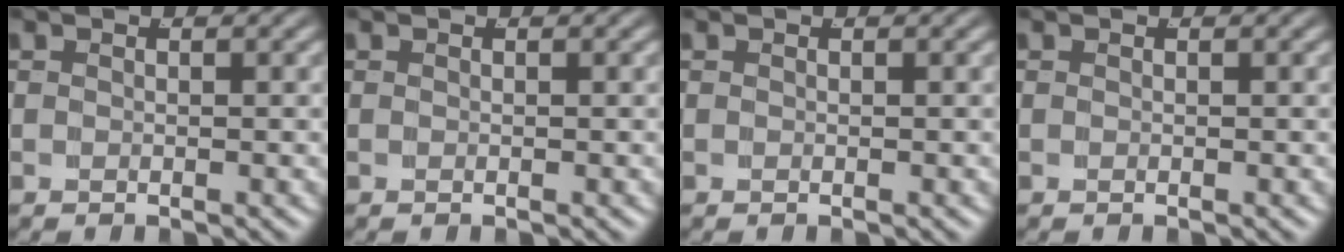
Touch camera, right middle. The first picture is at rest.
{"total": 0.0}
{"total": 0.0}
{"total": 0.0}